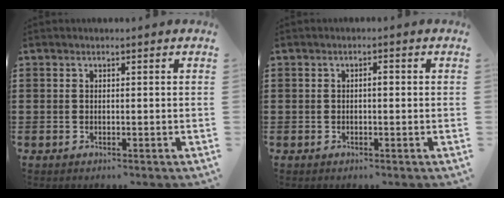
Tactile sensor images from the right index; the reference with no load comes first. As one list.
[{"total": 1.0, "force": [-0.1, 0.3, 1.0], "torque": [-0.019, 0.000, -0.003]}]